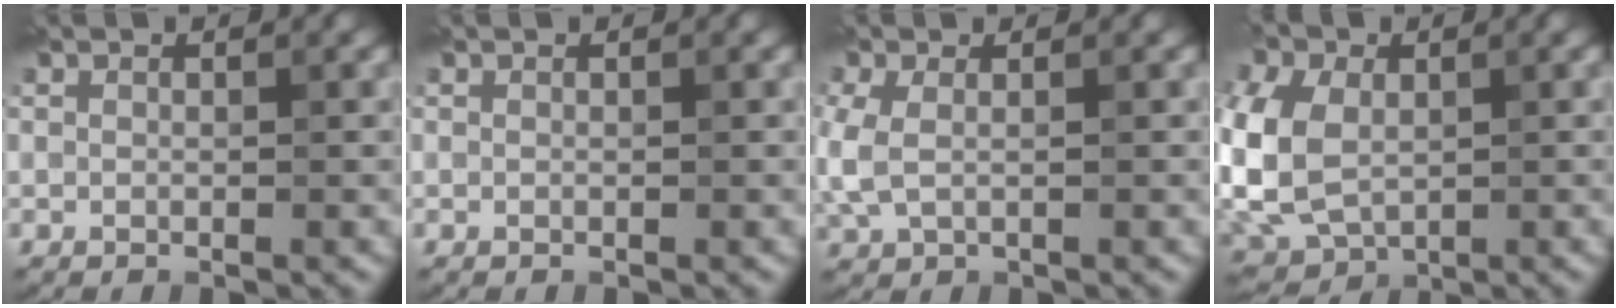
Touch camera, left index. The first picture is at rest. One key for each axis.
{"total": 0.0}
{"total": 2.8, "fx": -0.3, "fy": 1.8, "fz": 2.2, "tx": -0.067, "ty": -0.006, "tz": -0.003}
{"total": 13.6, "fx": 0.4, "fy": 10.3, "fz": 8.9, "tx": -0.194, "ty": 0.000, "tz": -0.020}